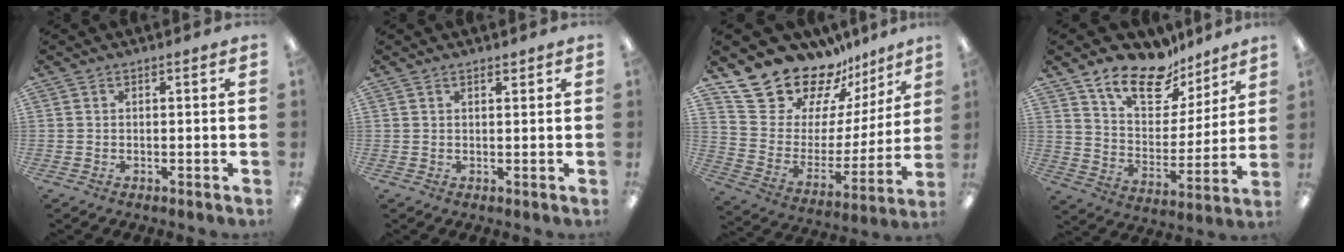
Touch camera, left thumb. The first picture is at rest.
{"total": 1.3, "force": [1.1, 0.4, 0.6], "torque": [-0.012, -0.001, 0.021]}
{"total": 19.9, "force": [17.1, 9.1, 4.5], "torque": [-0.093, -0.140, 0.316]}
{"total": 16.6, "force": [12.8, 7.9, 7.0], "torque": [-0.122, -0.081, 0.229]}